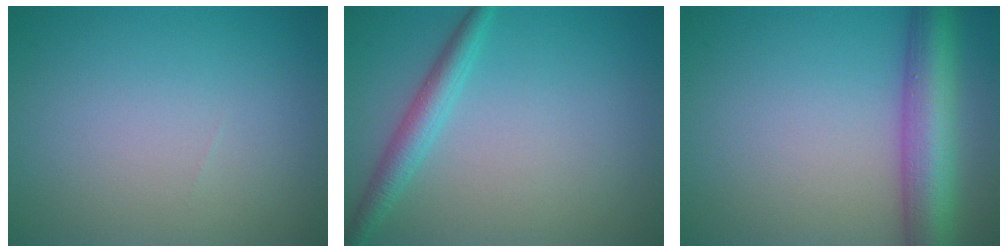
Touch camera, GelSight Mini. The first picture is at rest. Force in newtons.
{"total": 2.6, "press": 2.6, "slide": 0.1}
{"total": 7.0, "press": 6.9, "slide": 0.4}